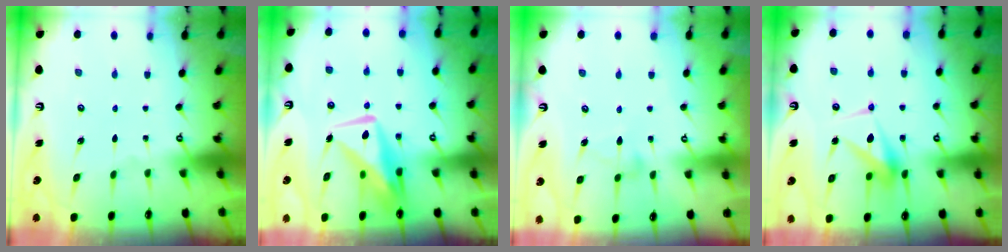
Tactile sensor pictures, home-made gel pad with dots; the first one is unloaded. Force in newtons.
{"total": 9.8, "press": 9.7, "slide": 1.3}
{"total": 3.9, "press": 3.9, "slide": 0.3}
{"total": 11.0, "press": 10.9, "slide": 0.7}